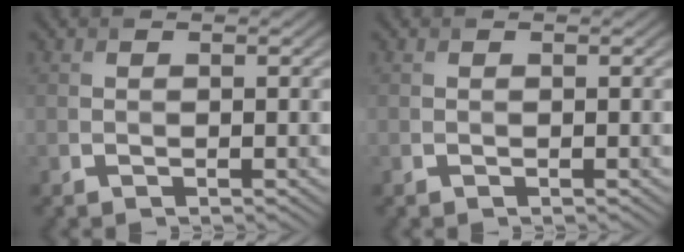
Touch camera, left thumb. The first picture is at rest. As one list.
[{"total": 0.0}]